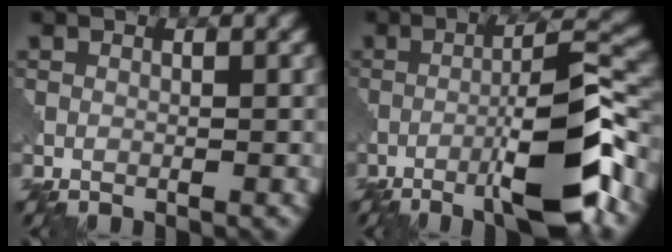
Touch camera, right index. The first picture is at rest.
{"total": 9.7, "force": [-4.7, 1.7, 8.3], "torque": [-0.125, 0.014, -0.079]}